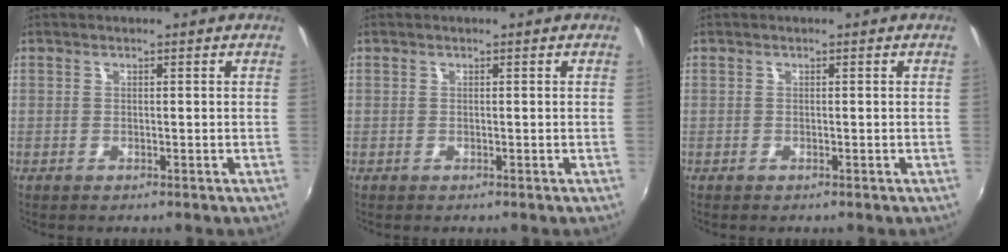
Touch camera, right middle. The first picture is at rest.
{"total": 0.0}
{"total": 0.0}